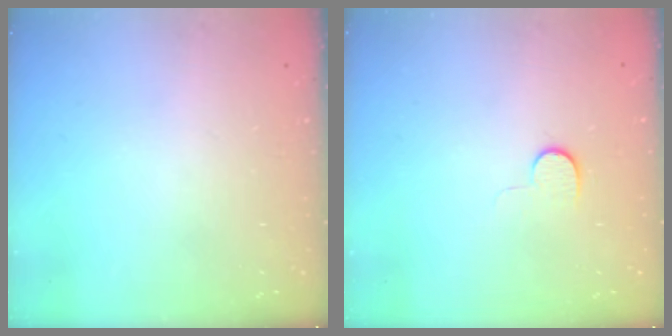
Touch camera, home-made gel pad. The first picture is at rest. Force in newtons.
{"total": 4.5, "press": 4.4, "slide": 0.4}